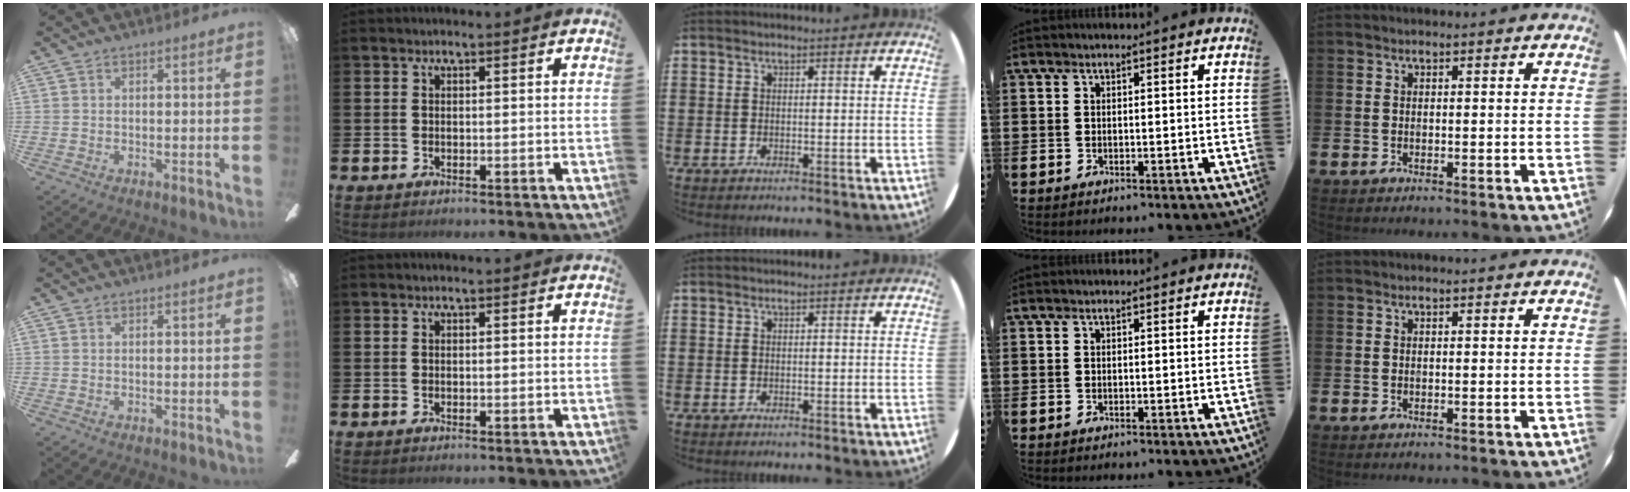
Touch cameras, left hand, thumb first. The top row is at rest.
{}